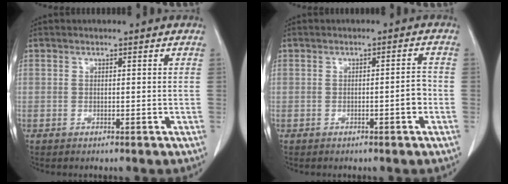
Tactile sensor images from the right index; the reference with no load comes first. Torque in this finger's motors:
{"motor_torque": [0.38, -0.36, 0.18, 0.04]}